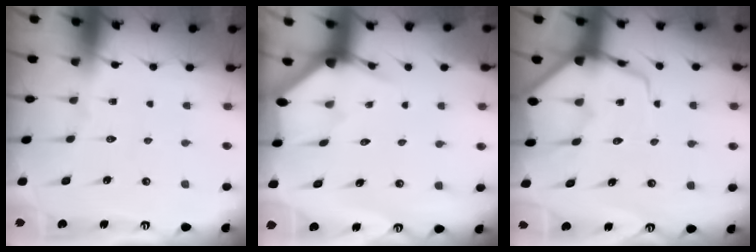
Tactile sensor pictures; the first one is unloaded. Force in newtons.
{"total": 2.7, "press": 2.7, "slide": 0.1}
{"total": 7.7, "press": 7.6, "slide": 0.8}